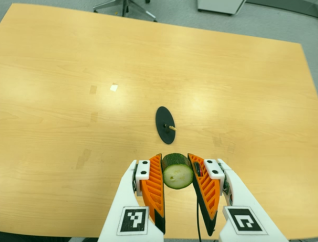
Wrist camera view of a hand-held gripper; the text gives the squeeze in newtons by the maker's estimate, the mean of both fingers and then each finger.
{"total": 10.6, "left": 9.9, "right": 11.3}